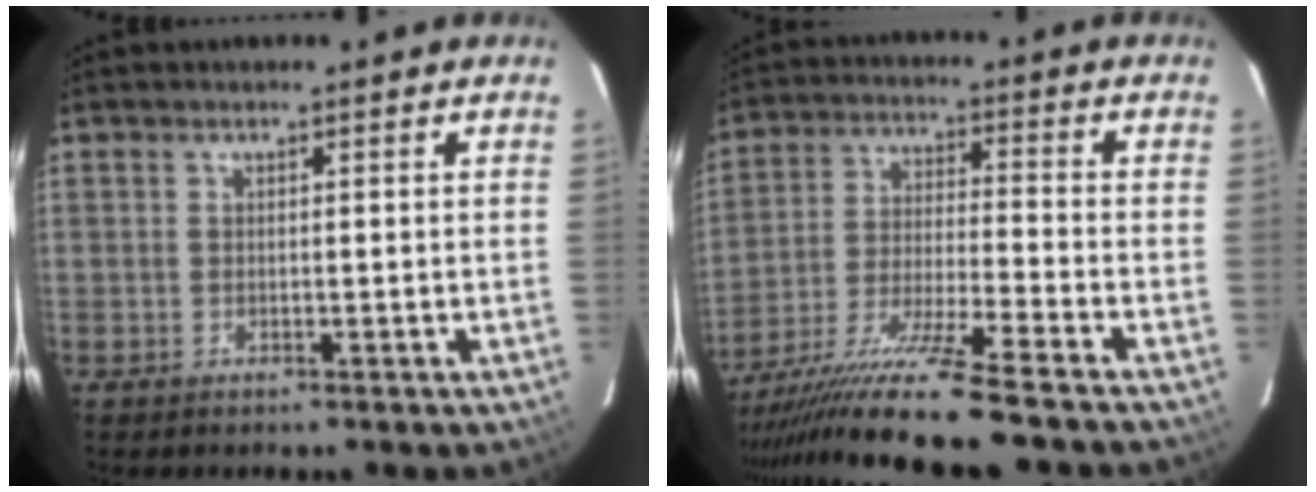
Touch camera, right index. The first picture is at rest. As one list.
[{"total": 14.5, "force": [-12.0, -1.9, 7.8], "torque": [-0.146, -0.028, -0.212]}]